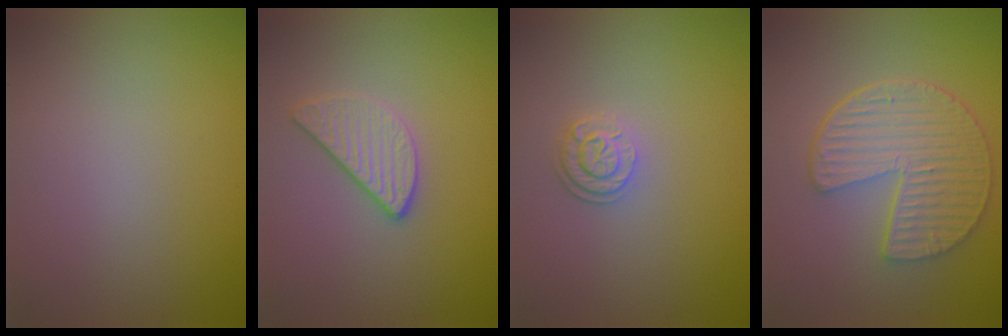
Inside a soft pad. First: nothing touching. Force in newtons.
{"total": 2.6, "press": 2.5, "slide": 0.7}
{"total": 2.3, "press": 1.8, "slide": 1.4}
{"total": 6.5, "press": 4.8, "slide": 4.4}